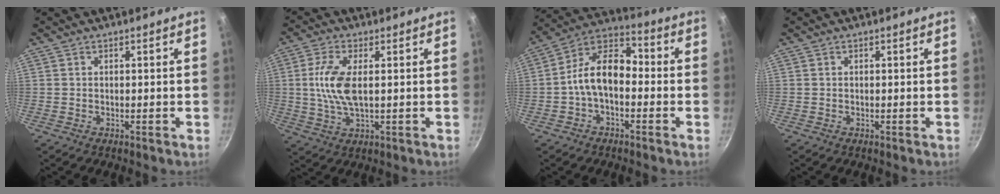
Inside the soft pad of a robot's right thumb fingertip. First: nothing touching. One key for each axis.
{"total": 8.5, "fx": 0.9, "fy": 3.6, "fz": 7.6, "tx": -0.161, "ty": 0.001, "tz": 0.016}
{"total": 11.4, "fx": -1.9, "fy": 7.0, "fz": 8.8, "tx": -0.133, "ty": 0.049, "tz": -0.053}
{"total": 0.0}